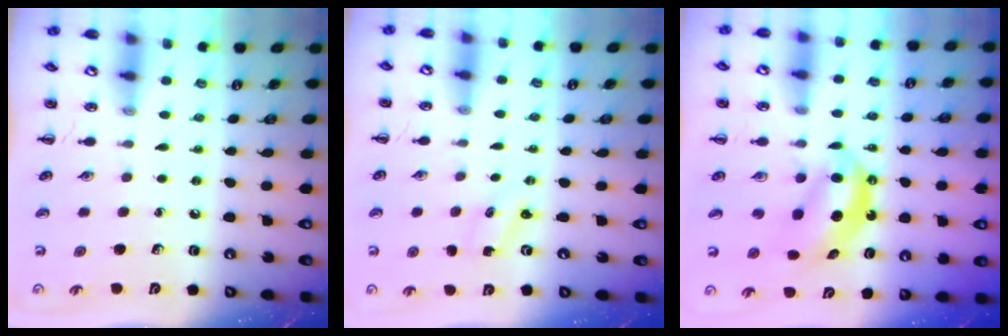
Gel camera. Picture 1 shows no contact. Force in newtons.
{"total": 1.3, "press": 1.2, "slide": 0.3}
{"total": 6.5, "press": 6.5, "slide": 0.5}